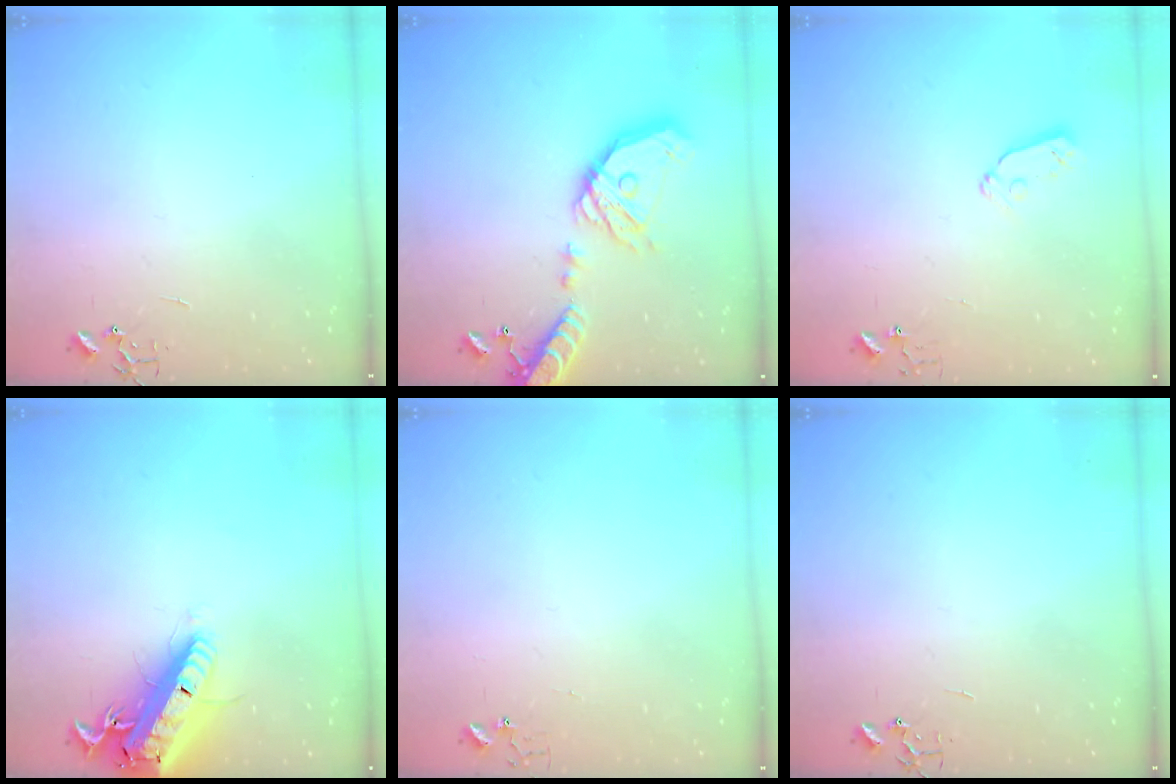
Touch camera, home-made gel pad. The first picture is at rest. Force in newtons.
{"total": 21.8, "press": 21.5, "slide": 3.7}
{"total": 4.7, "press": 4.6, "slide": 0.9}
{"total": 20.0, "press": 19.7, "slide": 4.0}
{"total": 5.0, "press": 5.0, "slide": 0.3}
{"total": 0.0}